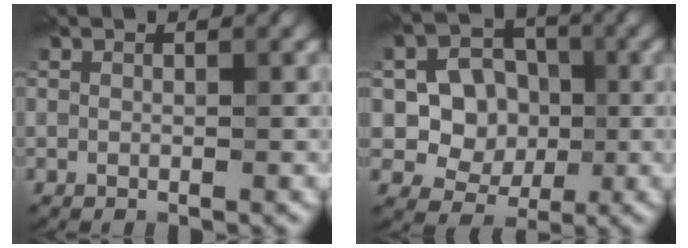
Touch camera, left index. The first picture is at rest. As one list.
[{"total": 5.5, "force": [-0.2, 4.7, 2.9], "torque": [-0.034, 0.005, -0.013]}]